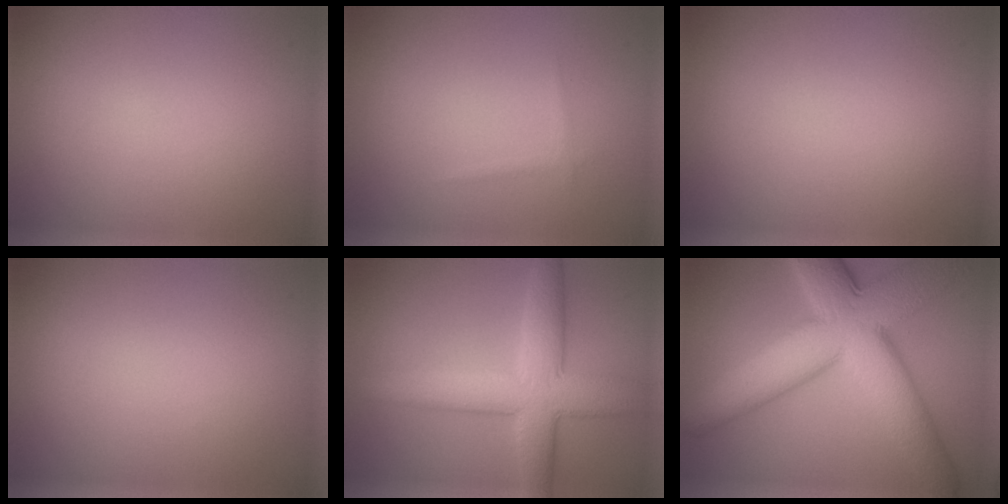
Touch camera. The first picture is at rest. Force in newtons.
{"total": 0.6, "press": 0.6, "slide": 0.0}
{"total": 0.0}
{"total": 0.0}
{"total": 7.1, "press": 7.1, "slide": 0.1}
{"total": 12.3, "press": 12.3, "slide": 0.3}